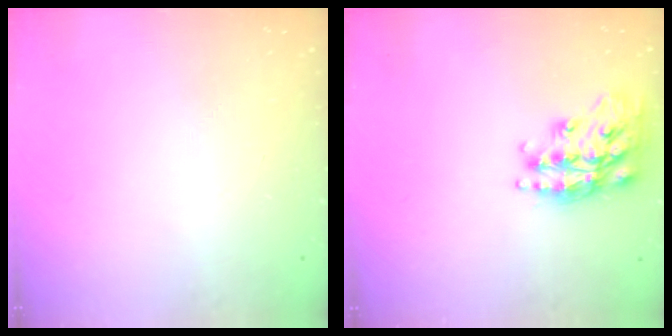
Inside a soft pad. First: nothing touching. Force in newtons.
{"total": 18.2, "press": 18.1, "slide": 1.1}